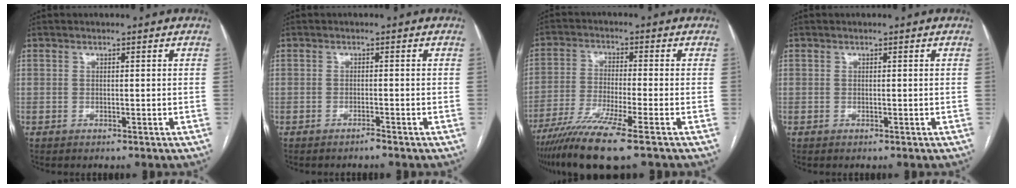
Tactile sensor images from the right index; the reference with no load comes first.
{"total": 0.9, "force": [-0.8, -0.1, 0.4], "torque": [-0.007, 0.000, -0.015]}
{"total": 11.1, "force": [-7.7, -0.7, 7.9], "torque": [-0.148, -0.030, -0.135]}
{"total": 0.0}